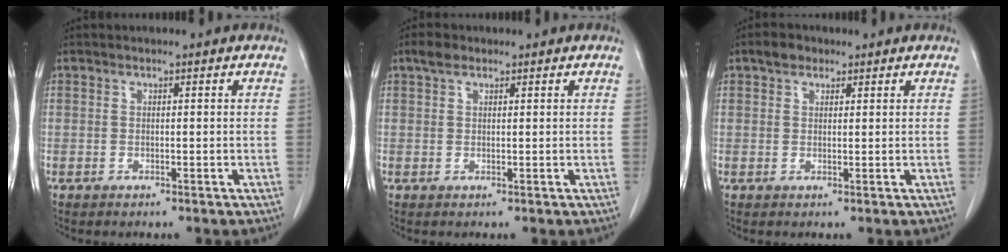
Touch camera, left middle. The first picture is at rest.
{"total": 1.9, "force": [1.4, 0.9, 1.0], "torque": [-0.025, 0.010, 0.025]}
{"total": 2.4, "force": [1.6, 1.5, 0.9], "torque": [-0.018, 0.008, 0.025]}